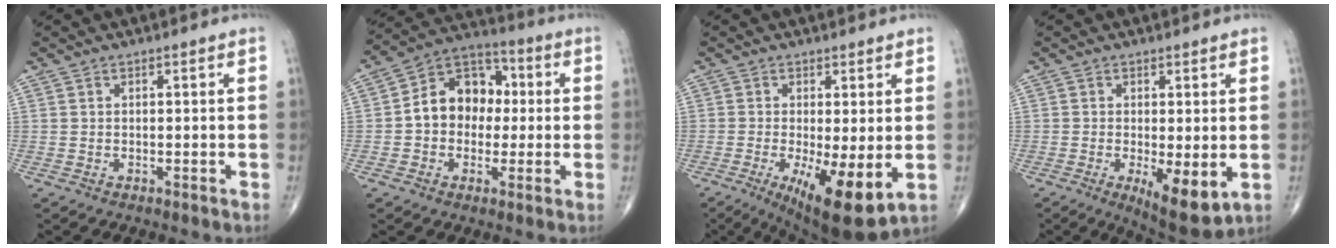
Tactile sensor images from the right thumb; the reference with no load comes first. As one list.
[{"total": 12.6, "force": [0.3, 9.8, 7.9], "torque": [-0.090, 0.036, -0.007]}, {"total": 12.0, "force": [-2.7, 3.5, 11.1], "torque": [-0.179, -0.026, -0.032]}, {"total": 8.4, "force": [-1.9, 2.8, 7.7], "torque": [-0.116, -0.025, -0.023]}]